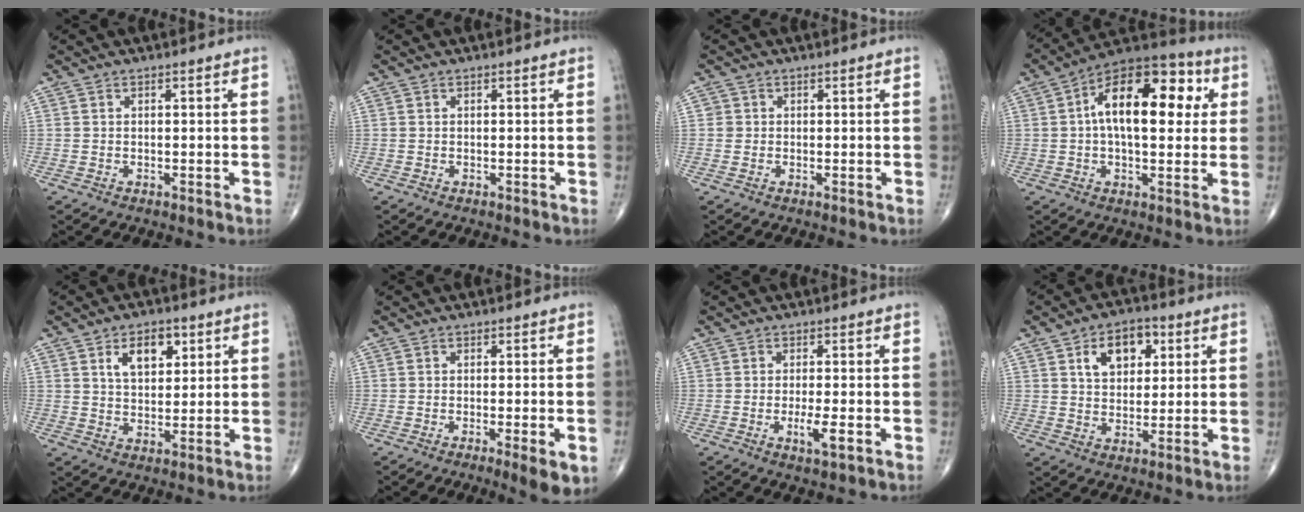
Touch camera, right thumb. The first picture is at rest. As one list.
[{"total": 0.0}, {"total": 1.2, "force": [0.1, 1.2, 0.1], "torque": [0.008, 0.004, 0.000]}, {"total": 18.6, "force": [3.5, 9.5, 15.6], "torque": [-0.212, 0.027, 0.042]}, {"total": 7.6, "force": [3.2, 4.5, 5.2], "torque": [-0.060, -0.014, 0.053]}, {"total": 5.8, "force": [-2.4, 1.1, 5.2], "torque": [-0.071, -0.008, -0.034]}, {"total": 4.1, "force": [-1.3, 0.9, 3.7], "torque": [-0.071, -0.006, -0.024]}, {"total": 9.5, "force": [3.5, 6.2, 6.3], "torque": [-0.067, -0.004, 0.053]}]